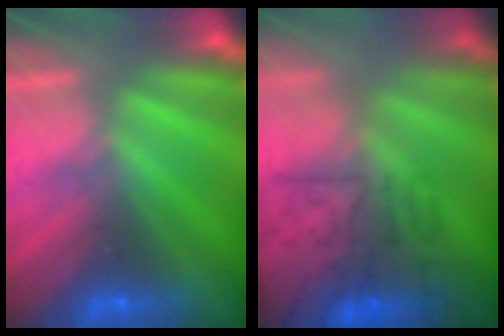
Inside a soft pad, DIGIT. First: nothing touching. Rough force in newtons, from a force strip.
{"total": 8.6}